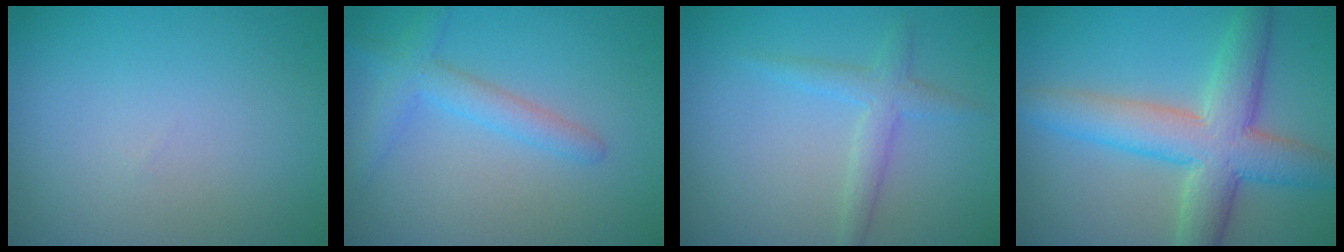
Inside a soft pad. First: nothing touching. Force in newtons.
{"total": 2.8, "press": 2.8, "slide": 0.3}
{"total": 2.3, "press": 2.3, "slide": 0.1}
{"total": 7.5, "press": 7.5, "slide": 0.4}